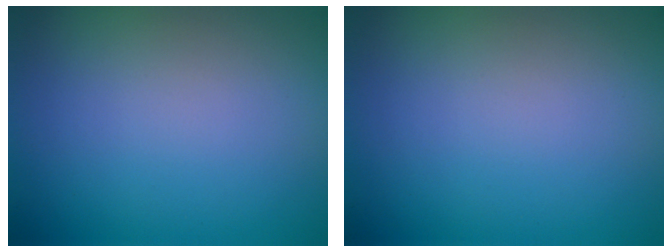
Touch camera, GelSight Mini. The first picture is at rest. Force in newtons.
{"total": 0.0}